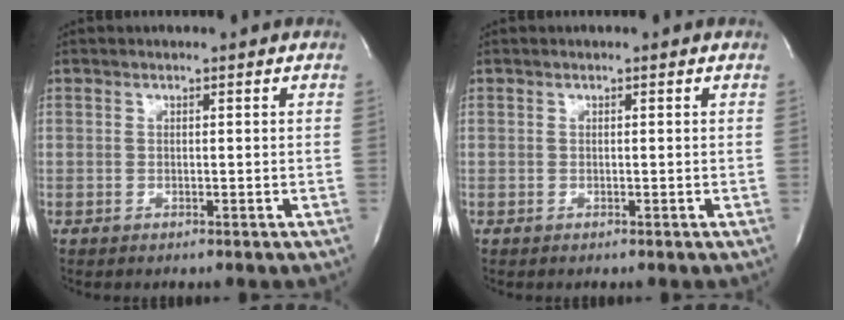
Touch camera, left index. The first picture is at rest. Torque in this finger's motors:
{"motor_torque": [-0.04, -0.04, 0.02, 0.00]}